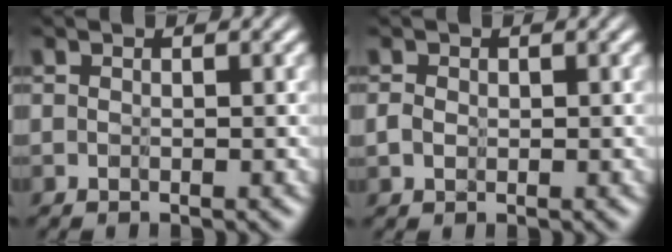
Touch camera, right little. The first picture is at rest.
{"total": 0.9, "force": [0.1, 0.9, 0.3], "torque": [-0.013, 0.002, -0.007]}